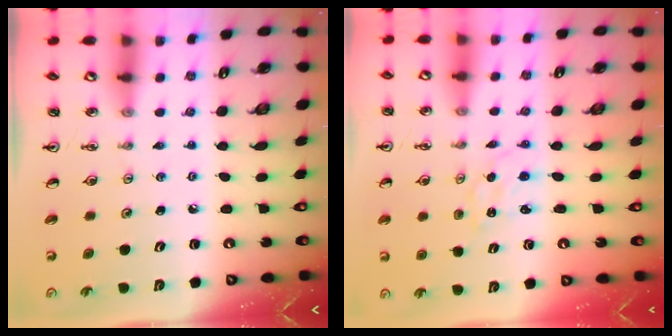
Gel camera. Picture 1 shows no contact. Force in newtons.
{"total": 0.6, "press": 0.4, "slide": 0.4}